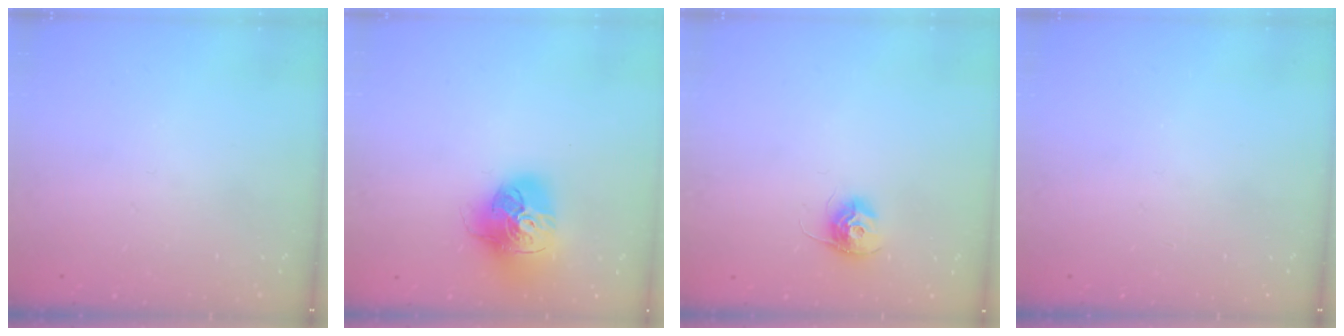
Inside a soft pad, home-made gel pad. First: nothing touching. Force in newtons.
{"total": 16.7, "press": 16.6, "slide": 1.9}
{"total": 10.3, "press": 10.3, "slide": 0.5}
{"total": 0.0}